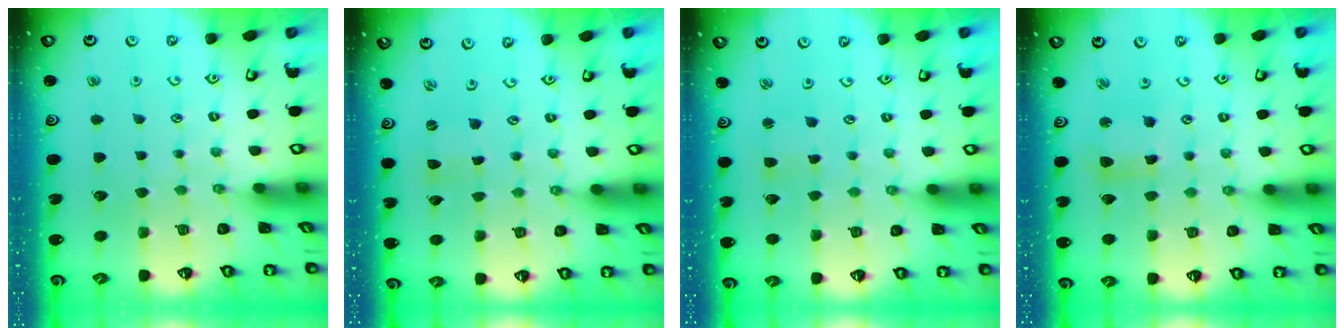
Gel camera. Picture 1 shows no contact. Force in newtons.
{"total": 0.0}
{"total": 2.5, "press": 2.5, "slide": 0.3}
{"total": 7.3, "press": 7.3, "slide": 1.1}